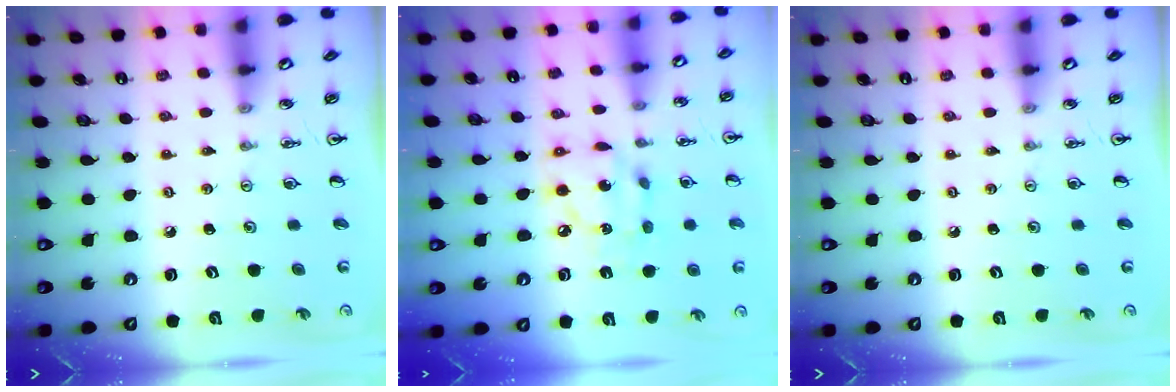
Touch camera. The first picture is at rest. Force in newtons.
{"total": 11.2, "press": 11.1, "slide": 1.0}
{"total": 0.0}